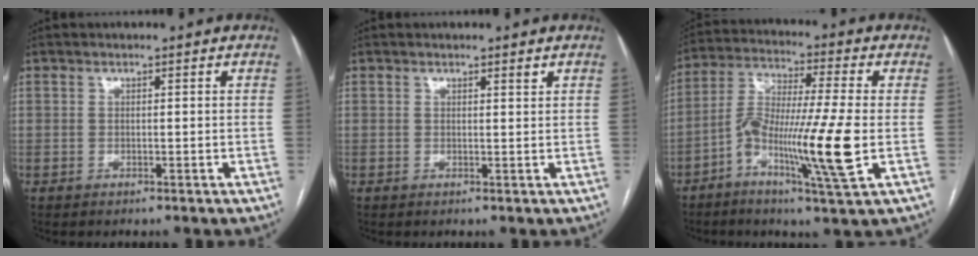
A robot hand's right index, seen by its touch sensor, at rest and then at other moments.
{"total": 0.8, "force": [0.7, 0.0, 0.4], "torque": [-0.007, -0.001, 0.010]}
{"total": 13.6, "force": [-3.9, 0.0, 13.1], "torque": [-0.260, -0.004, -0.078]}